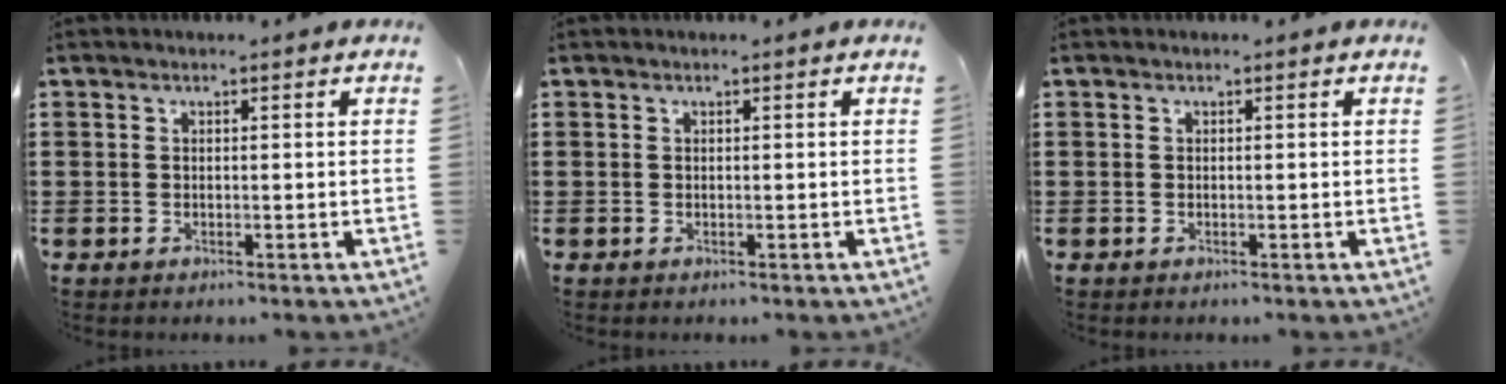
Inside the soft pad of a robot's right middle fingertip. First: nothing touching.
{"total": 0.0}
{"total": 0.0}